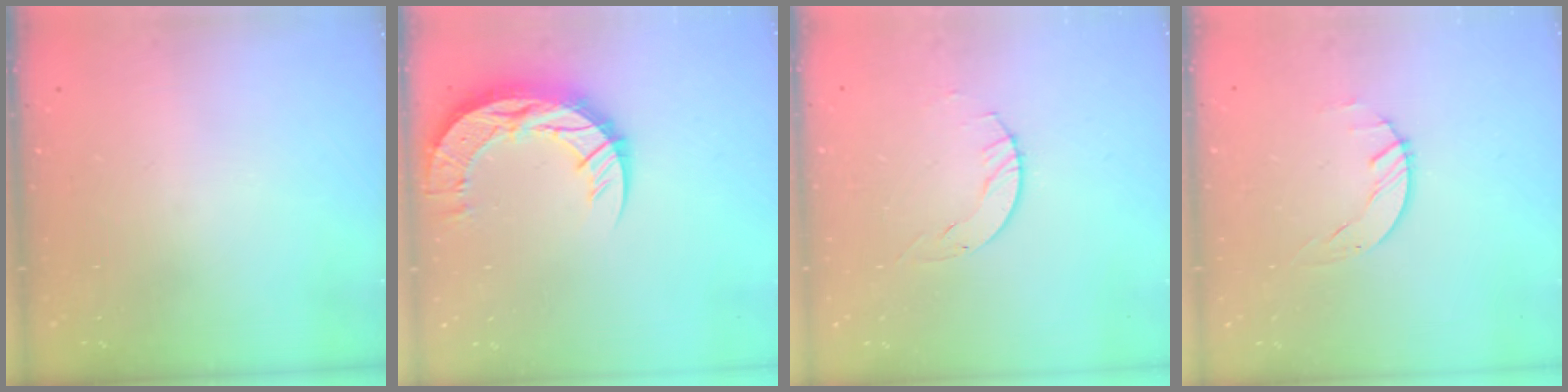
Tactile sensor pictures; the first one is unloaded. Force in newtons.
{"total": 16.1, "press": 16.0, "slide": 1.4}
{"total": 2.9, "press": 2.9, "slide": 0.4}
{"total": 1.7, "press": 1.7, "slide": 0.1}